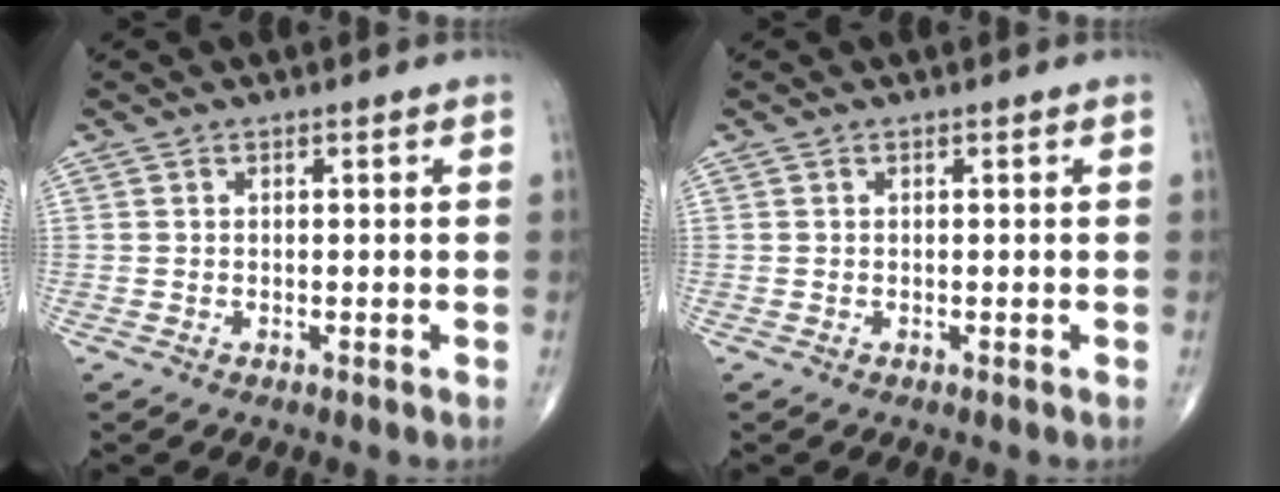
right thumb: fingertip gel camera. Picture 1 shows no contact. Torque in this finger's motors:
{"motor_torque": [0.00, 0.00, -0.07, 0.07, 0.00]}